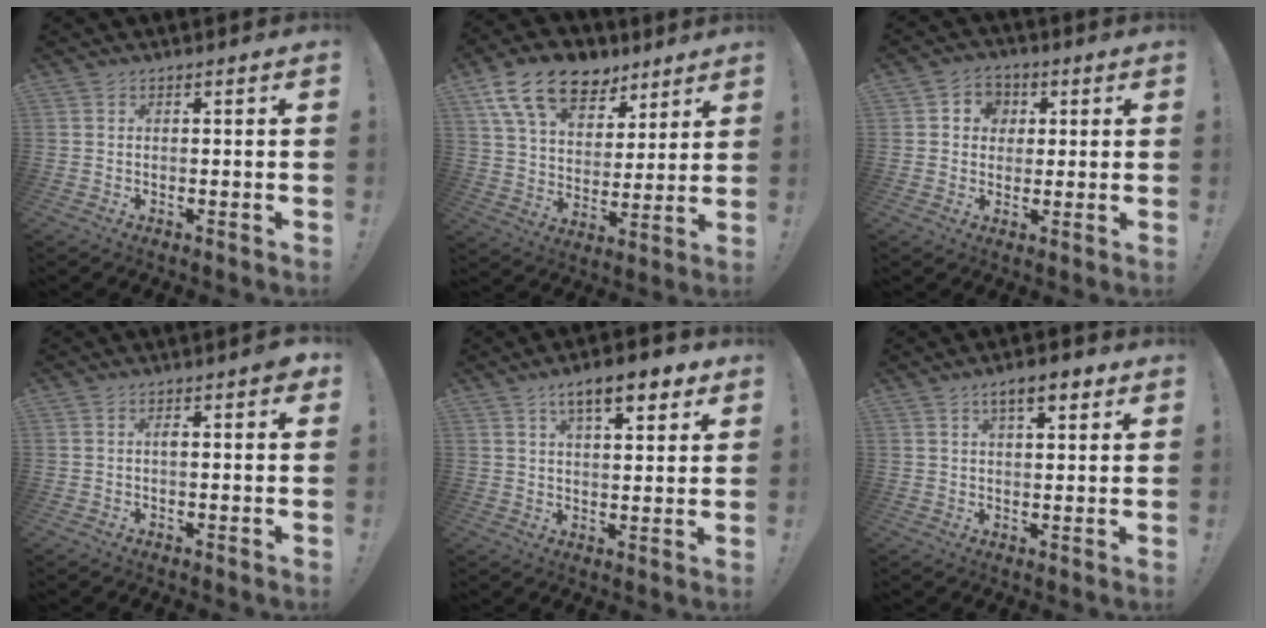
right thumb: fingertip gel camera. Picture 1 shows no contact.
{"total": 17.5, "force": [10.8, 10.5, 9.0], "torque": [-0.154, -0.061, 0.199]}
{"total": 5.8, "force": [0.8, 5.5, 1.8], "torque": [-0.025, 0.003, 0.016]}
{"total": 2.1, "force": [-0.1, 0.7, 2.0], "torque": [-0.033, 0.005, -0.006]}
{"total": 9.8, "force": [5.5, 3.3, 7.4], "torque": [-0.107, -0.020, 0.091]}
{"total": 6.4, "force": [3.4, 2.2, 4.9], "torque": [-0.066, -0.011, 0.053]}